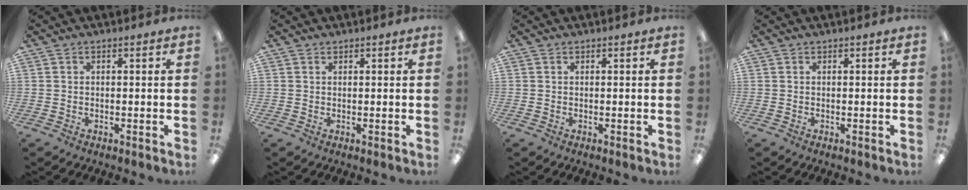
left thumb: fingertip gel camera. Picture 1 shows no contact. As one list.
[{"total": 0.5, "force": [0.5, 0.2, 0.1], "torque": [-0.002, 0.001, 0.009]}, {"total": 0.0}, {"total": 0.0}]